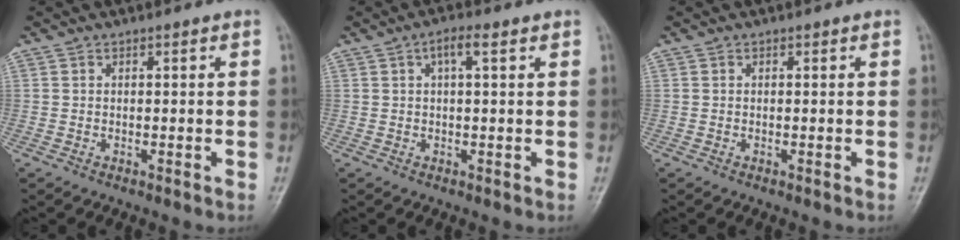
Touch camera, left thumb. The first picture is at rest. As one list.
[{"total": 3.1, "force": [1.3, 0.9, 2.7], "torque": [-0.051, 0.011, 0.021]}, {"total": 0.0}]